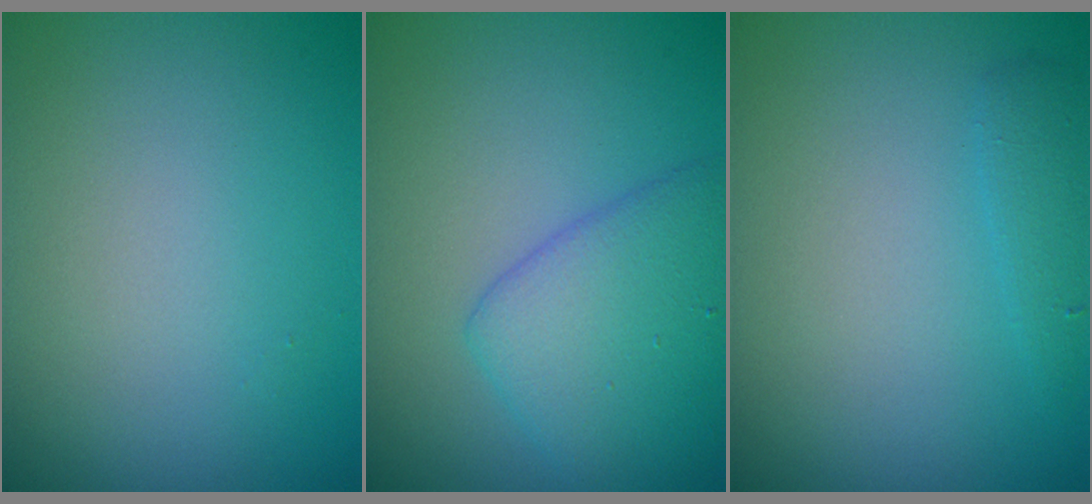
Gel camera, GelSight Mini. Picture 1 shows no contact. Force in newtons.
{"total": 4.8, "press": 4.8, "slide": 0.1}
{"total": 1.2, "press": 1.2, "slide": 0.1}